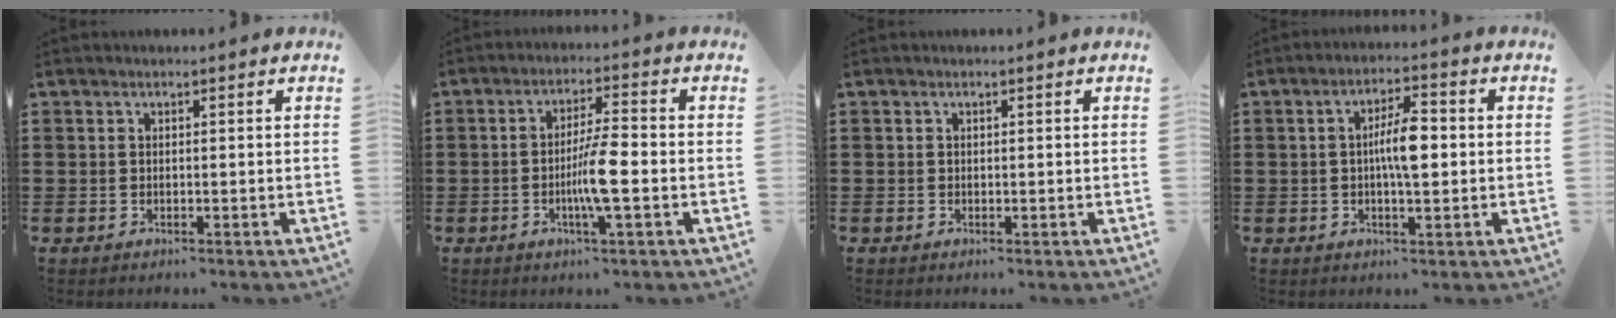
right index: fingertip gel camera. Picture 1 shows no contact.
{"total": 6.9, "force": [-1.8, 0.6, 6.6], "torque": [-0.125, -0.006, -0.038]}
{"total": 0.0}
{"total": 5.9, "force": [0.1, 1.6, 5.6], "torque": [-0.102, 0.005, -0.001]}